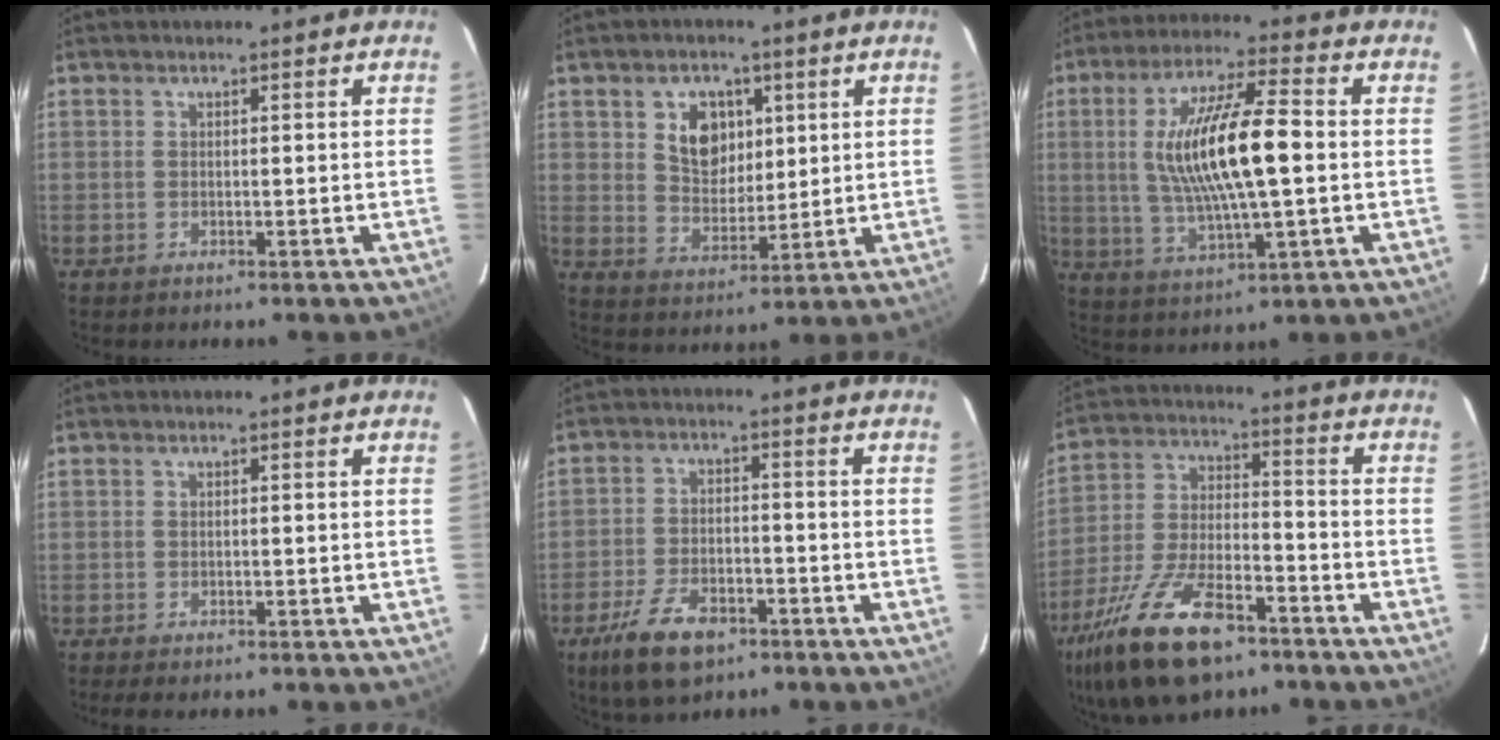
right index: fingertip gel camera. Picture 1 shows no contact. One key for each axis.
{"total": 8.2, "fx": 2.9, "fy": 6.2, "fz": 4.6, "tx": -0.078, "ty": 0.009, "tz": 0.058}
{"total": 16.0, "fx": 0.6, "fy": 3.6, "fz": 15.6, "tx": -0.293, "ty": 0.004, "tz": 0.018}
{"total": 2.7, "fx": -2.2, "fy": 0.5, "fz": 1.5, "tx": -0.033, "ty": -0.013, "tz": -0.037}
{"total": 10.6, "fx": -6.7, "fy": 5.0, "fz": 6.5, "tx": -0.157, "ty": -0.009, "tz": -0.121}
{"total": 20.7, "fx": -13.4, "fy": 8.3, "fz": 13.5, "tx": -0.280, "ty": -0.026, "tz": -0.238}